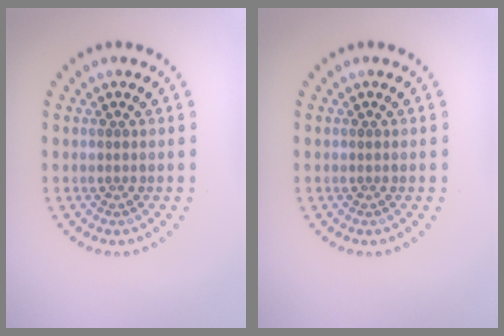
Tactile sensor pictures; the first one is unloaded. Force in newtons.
{"total": 0.0}